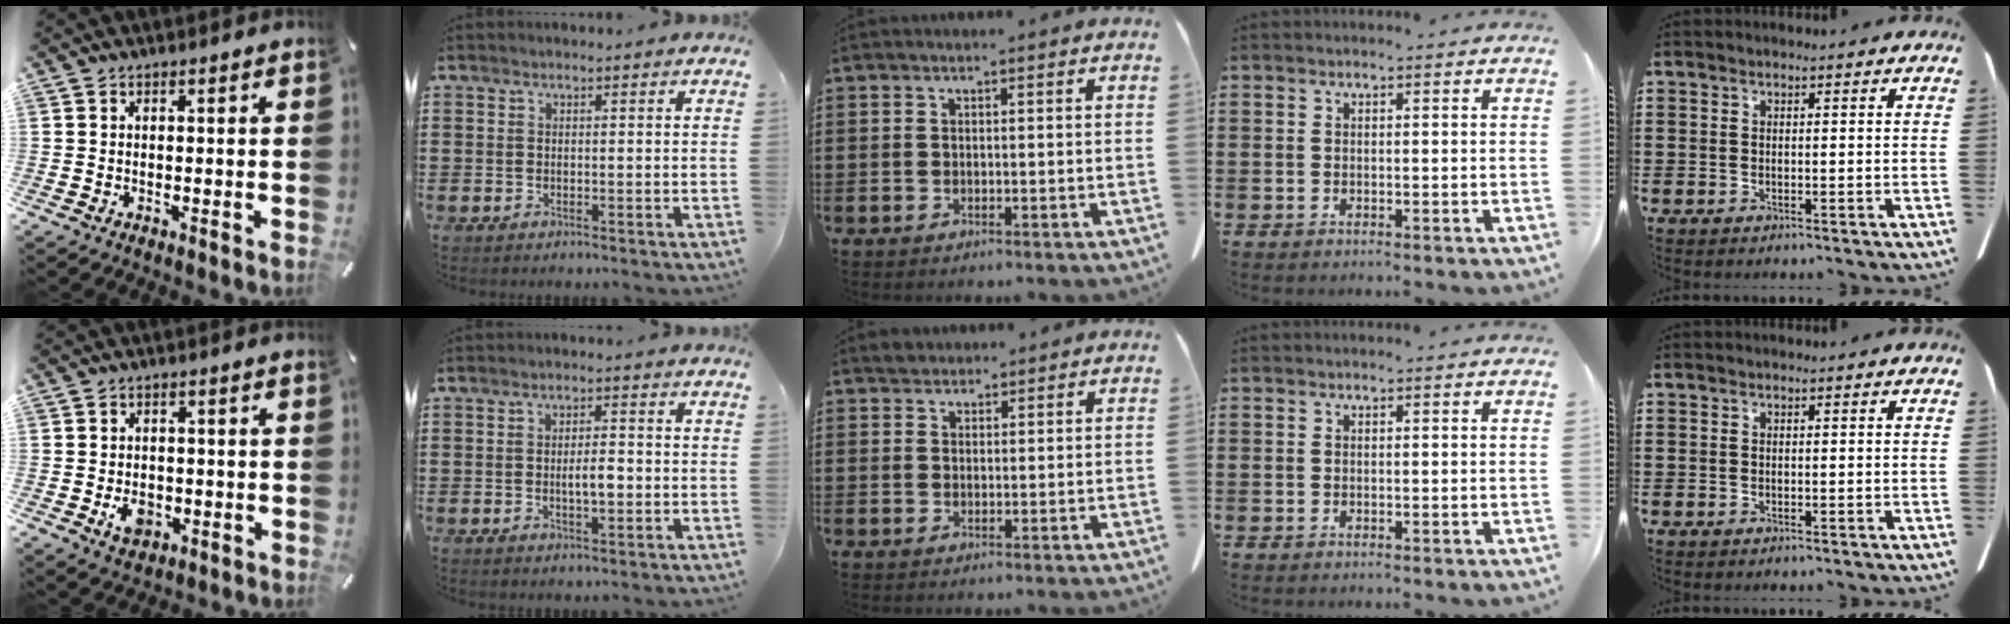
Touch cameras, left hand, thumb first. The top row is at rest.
{"thumb": {"total": 5.1, "force": [-1.3, 4.0, 2.9], "torque": [-0.045, -0.004, -0.025]}, "index": {"total": 3.4, "force": [-0.5, 1.2, 3.1], "torque": [-0.050, 0.000, -0.012]}, "middle": {"total": 1.7, "force": [1.6, 0.7, 0.0], "torque": [0.001, 0.000, 0.030]}}